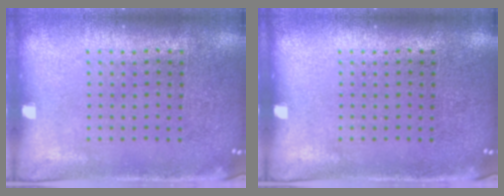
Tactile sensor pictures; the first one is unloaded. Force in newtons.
{"total": 0.0}